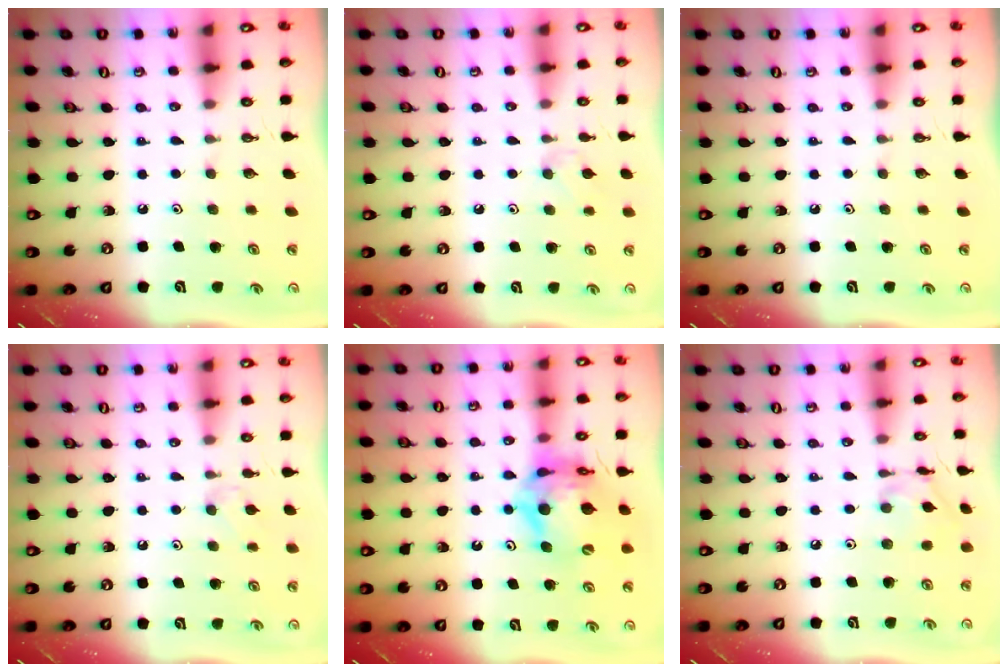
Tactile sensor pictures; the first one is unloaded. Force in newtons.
{"total": 4.6, "press": 4.6, "slide": 0.7}
{"total": 0.0}
{"total": 4.1, "press": 4.0, "slide": 0.8}
{"total": 14.9, "press": 14.8, "slide": 1.7}
{"total": 8.8, "press": 8.8, "slide": 0.5}